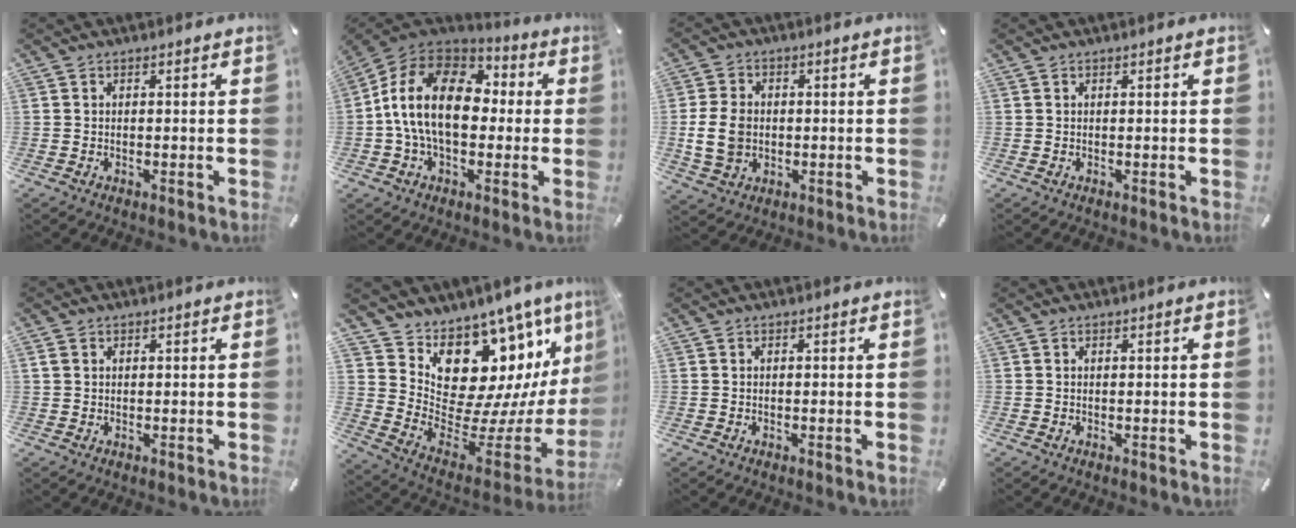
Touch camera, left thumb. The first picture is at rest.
{"total": 18.5, "force": [-0.2, 12.7, 13.5], "torque": [-0.270, 0.025, -0.009]}
{"total": 8.7, "force": [-0.8, 6.9, 5.2], "torque": [-0.117, 0.007, -0.014]}
{"total": 0.0}
{"total": 0.9, "force": [0.3, 0.8, 0.3], "torque": [-0.006, 0.006, 0.004]}
{"total": 15.7, "force": [9.6, 9.9, 7.7], "torque": [-0.106, -0.114, 0.186]}
{"total": 0.0}
{"total": 0.0}